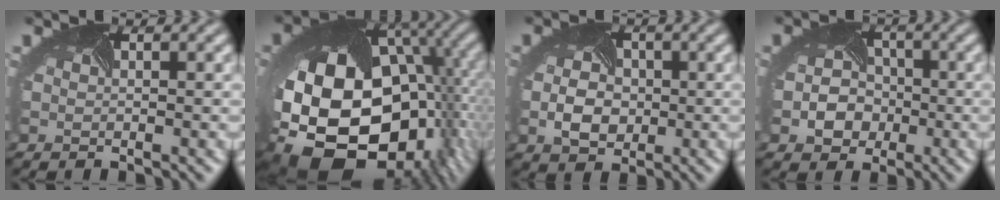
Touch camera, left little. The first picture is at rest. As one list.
[{"total": 20.3, "force": [-6.3, 13.8, 13.5], "torque": [-0.283, -0.045, -0.082]}, {"total": 3.7, "force": [-0.9, 2.8, 2.3], "torque": [-0.050, -0.002, -0.011]}, {"total": 3.7, "force": [-1.5, 3.1, 1.4], "torque": [-0.020, -0.002, -0.016]}]